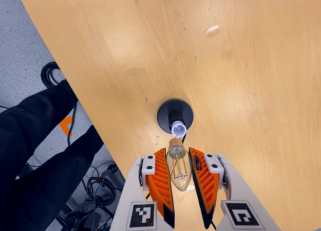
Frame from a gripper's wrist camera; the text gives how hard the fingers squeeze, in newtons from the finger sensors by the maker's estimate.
{"total": 14.5, "left": 15.7, "right": 13.4}